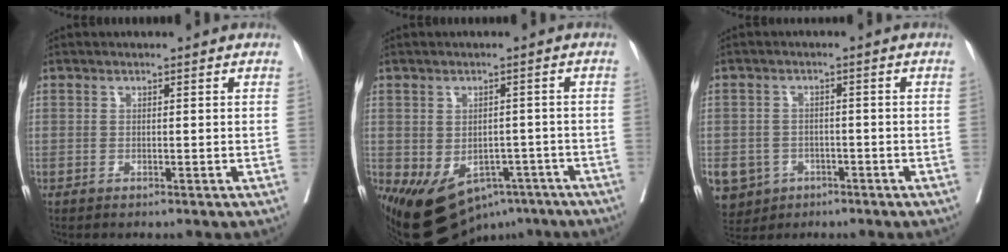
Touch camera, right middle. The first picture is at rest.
{"total": 13.1, "force": [-7.5, 8.4, 6.8], "torque": [-0.121, 0.003, -0.097]}
{"total": 8.0, "force": [-3.9, 6.6, 2.1], "torque": [-0.051, 0.003, -0.055]}